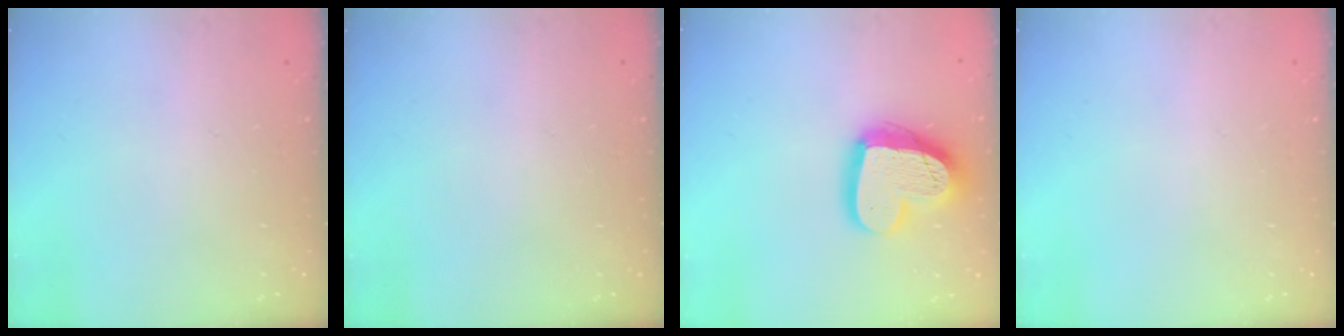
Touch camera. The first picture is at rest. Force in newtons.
{"total": 0.0}
{"total": 18.8, "press": 18.7, "slide": 1.9}
{"total": 0.0}